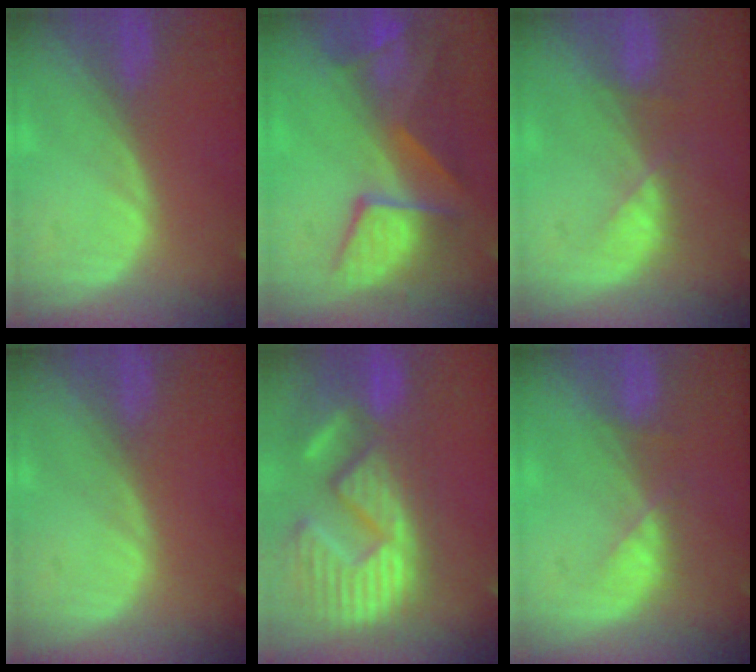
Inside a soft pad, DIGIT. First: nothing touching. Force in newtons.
{"total": 9.6, "press": 8.7, "slide": 4.1}
{"total": 2.9, "press": 2.9, "slide": 0.7}
{"total": 0.0}
{"total": 15.1, "press": 12.4, "slide": 8.6}
{"total": 2.9, "press": 2.9, "slide": 0.7}